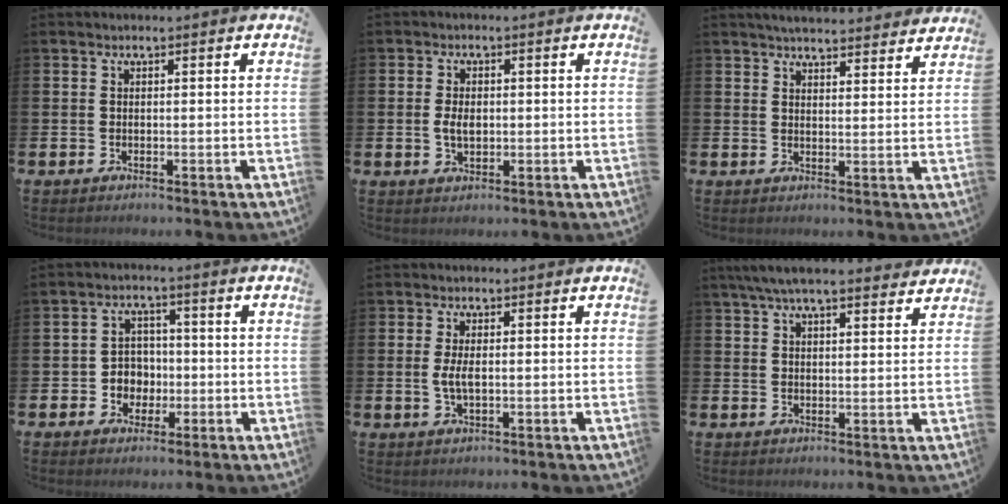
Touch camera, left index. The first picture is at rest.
{"total": 3.0, "force": [0.0, 1.9, 2.3], "torque": [-0.035, 0.002, -0.003]}
{"total": 4.6, "force": [4.5, 0.3, 0.6], "torque": [-0.006, -0.030, 0.078]}
{"total": 4.0, "force": [-0.5, 3.8, 1.0], "torque": [-0.023, 0.001, -0.018]}
{"total": 2.9, "force": [0.1, 1.3, 2.6], "torque": [-0.048, 0.003, -0.002]}
{"total": 6.3, "force": [5.6, 1.2, 2.6], "torque": [-0.060, -0.014, 0.102]}